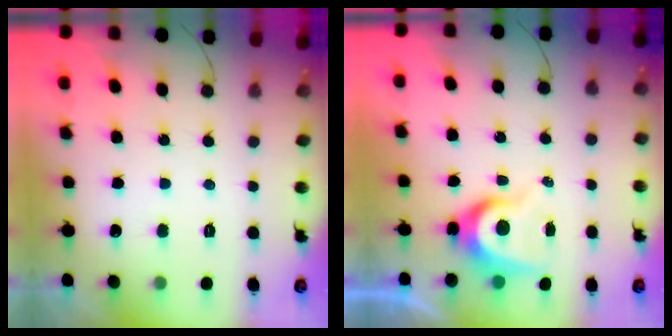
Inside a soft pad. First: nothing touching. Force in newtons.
{"total": 7.7, "press": 7.7, "slide": 0.5}